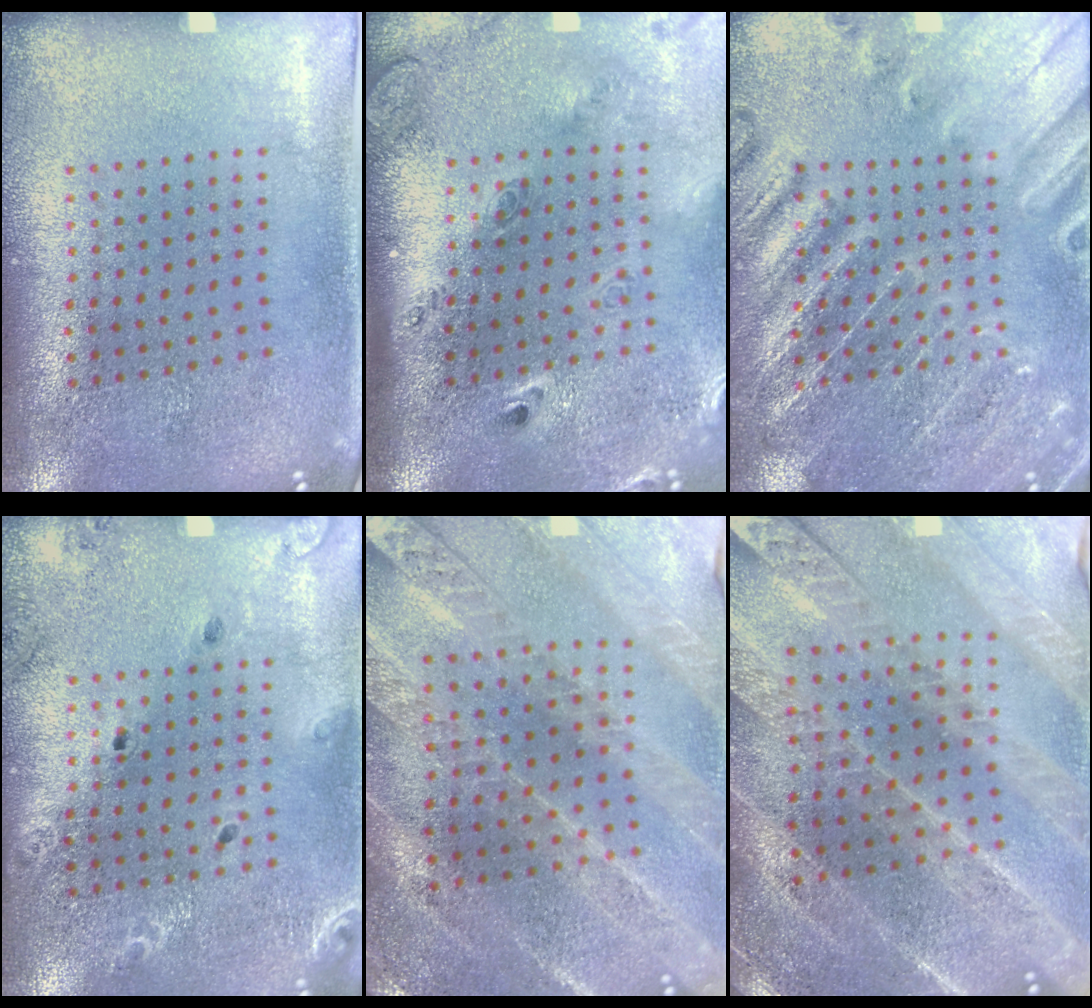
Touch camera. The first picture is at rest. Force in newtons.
{"total": 2.9, "press": 2.0, "slide": 2.1}
{"total": 3.0, "press": 3.0, "slide": 0.3}
{"total": 1.5, "press": 1.5, "slide": 0.1}
{"total": 2.4, "press": 2.4, "slide": 0.4}
{"total": 2.8, "press": 2.7, "slide": 0.4}